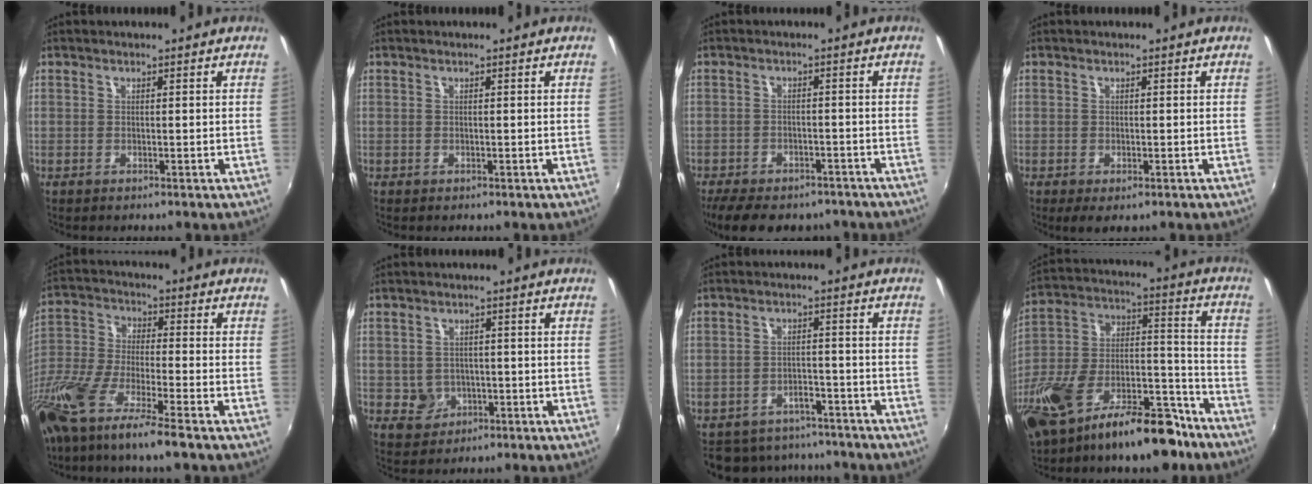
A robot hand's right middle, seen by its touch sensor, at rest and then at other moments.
{"total": 0.0}
{"total": 13.4, "force": [-10.6, 5.5, 6.1], "torque": [-0.136, -0.022, -0.151]}
{"total": 1.9, "force": [-0.8, 1.1, 1.4], "torque": [-0.025, -0.007, -0.009]}
{"total": 18.0, "force": [-12.4, 2.6, 12.8], "torque": [-0.263, -0.050, -0.235]}
{"total": 4.4, "force": [-1.0, 4.2, 1.1], "torque": [-0.028, 0.004, -0.005]}
{"total": 13.0, "force": [-11.1, 5.6, 3.9], "torque": [-0.094, 0.017, -0.146]}
{"total": 23.4, "force": [-14.6, 9.8, 15.4], "torque": [-0.293, 0.005, -0.234]}